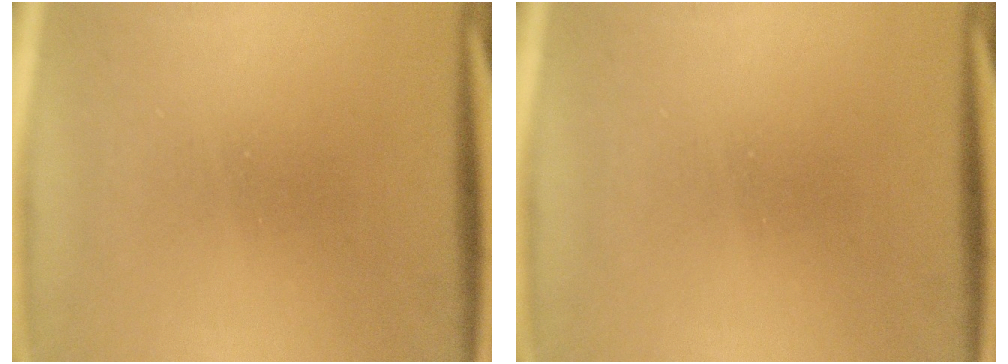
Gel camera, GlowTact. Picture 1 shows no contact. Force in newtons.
{"total": 0.0}